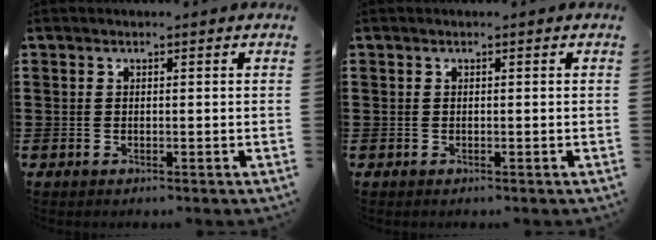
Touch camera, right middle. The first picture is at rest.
{"total": 0.0}